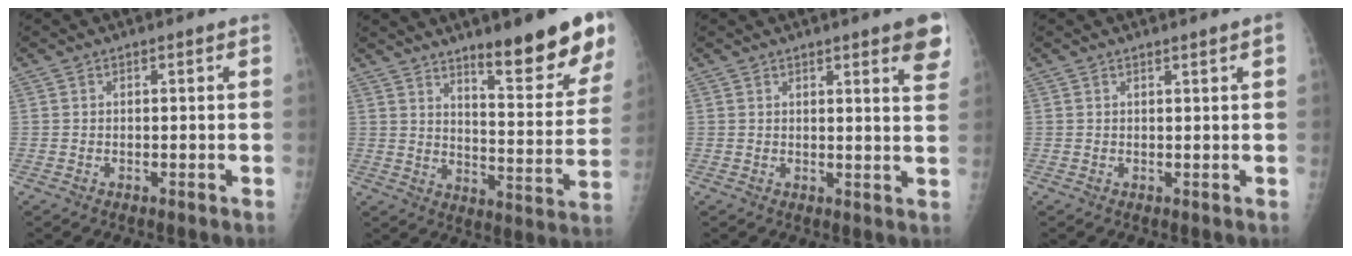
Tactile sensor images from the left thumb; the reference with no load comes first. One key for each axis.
{"total": 17.4, "fx": 11.6, "fy": 3.5, "fz": 12.5, "tx": -0.130, "ty": -0.081, "tz": 0.171}
{"total": 7.0, "fx": 4.0, "fy": 1.0, "fz": 5.7, "tx": -0.057, "ty": -0.016, "tz": 0.045}
{"total": 1.3, "fx": 0.7, "fy": -0.2, "fz": 1.0, "tx": -0.017, "ty": -0.004, "tz": 0.013}